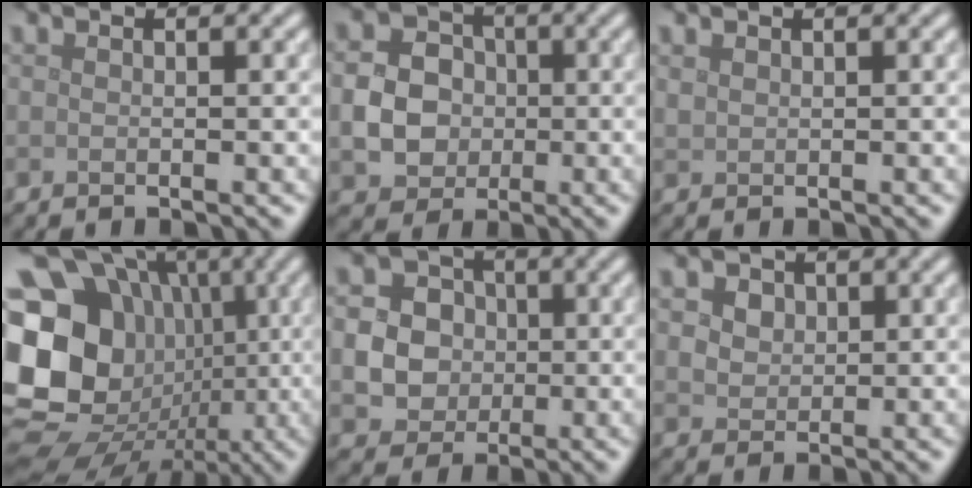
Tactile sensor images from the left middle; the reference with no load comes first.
{"total": 4.5, "force": [-0.5, 3.9, 2.2], "torque": [-0.038, 0.003, -0.013]}
{"total": 0.6, "force": [0.5, 0.3, 0.2], "torque": [-0.007, 0.000, 0.015]}
{"total": 22.7, "force": [-1.0, 20.0, 10.7], "torque": [-0.202, 0.024, -0.058]}
{"total": 6.0, "force": [-0.2, 5.5, 2.3], "torque": [-0.037, 0.019, -0.022]}
{"total": 3.9, "force": [2.0, 2.8, 1.9], "torque": [-0.044, 0.010, 0.027]}